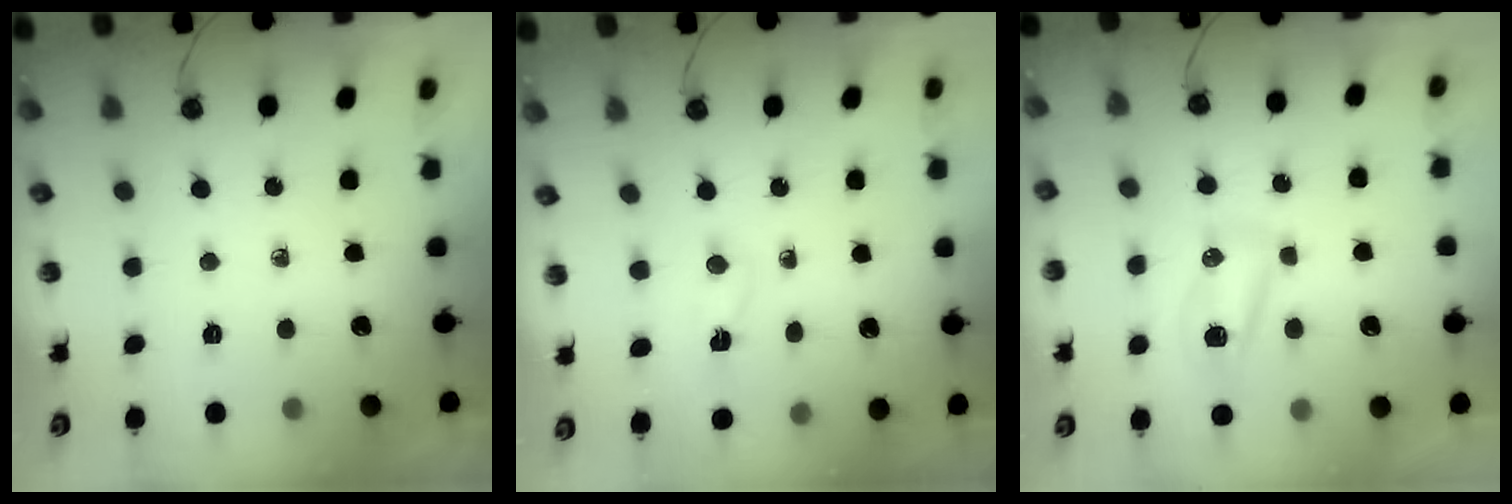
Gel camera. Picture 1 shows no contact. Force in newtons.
{"total": 2.4, "press": 2.4, "slide": 0.5}
{"total": 9.5, "press": 7.5, "slide": 5.9}